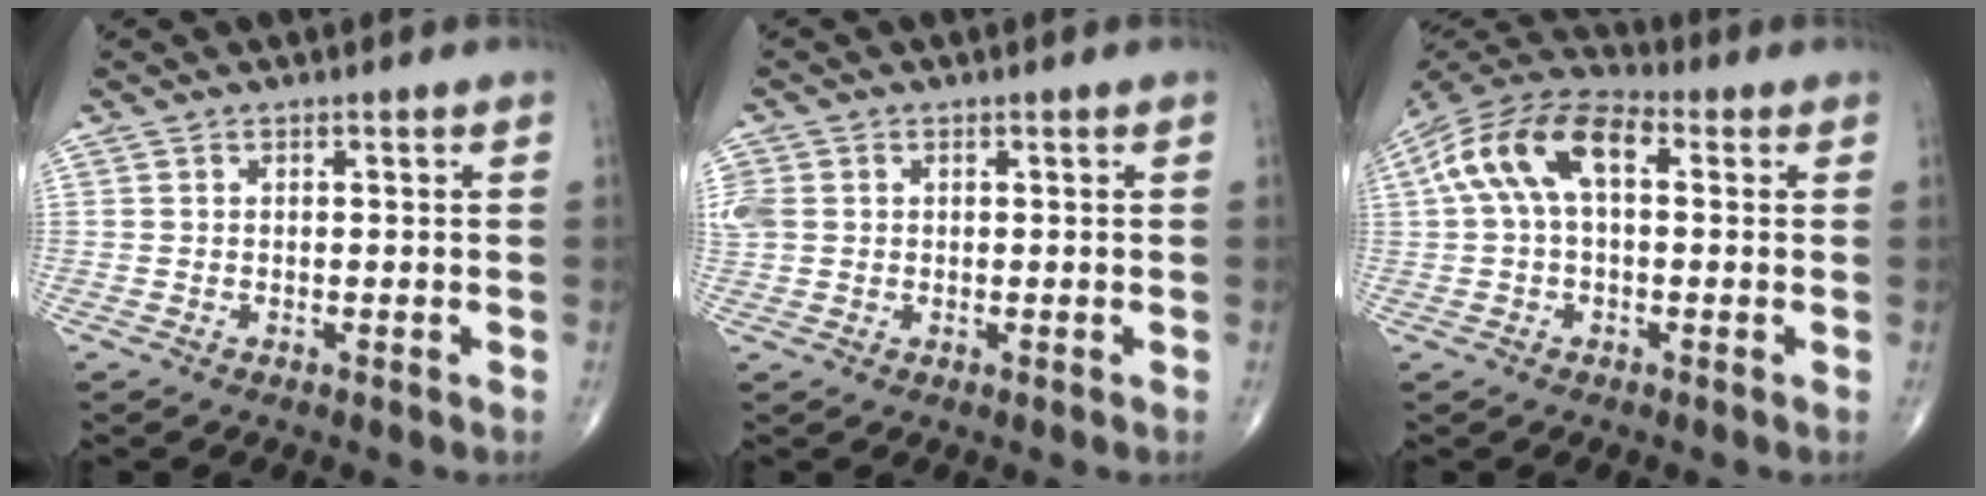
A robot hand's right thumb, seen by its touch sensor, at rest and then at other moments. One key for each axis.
{"total": 5.1, "fx": 0.7, "fy": 4.2, "fz": 2.7, "tx": -0.081, "ty": 0.010, "tz": 0.023}
{"total": 13.7, "fx": 2.6, "fy": 7.6, "fz": 11.1, "tx": -0.214, "ty": 0.041, "tz": 0.038}